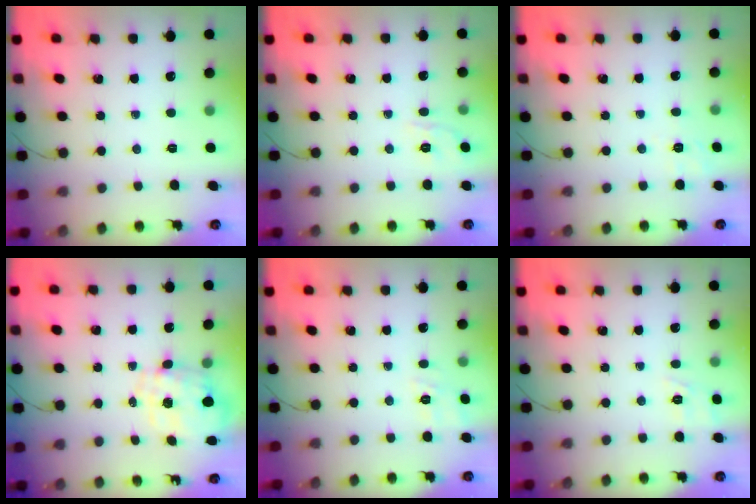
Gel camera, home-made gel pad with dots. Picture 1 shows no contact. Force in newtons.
{"total": 5.6, "press": 5.4, "slide": 1.6}
{"total": 1.9, "press": 0.2, "slide": 1.9}
{"total": 2.1, "press": 1.7, "slide": 1.1}
{"total": 9.8, "press": 9.5, "slide": 2.2}
{"total": 2.9, "press": 2.3, "slide": 1.8}